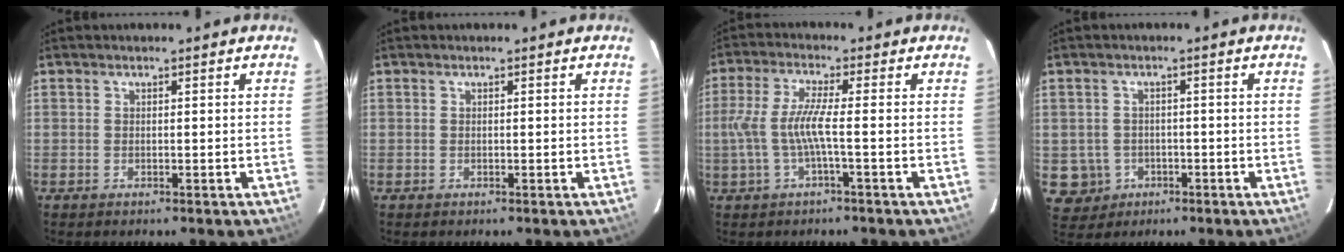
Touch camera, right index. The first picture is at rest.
{"total": 0.0}
{"total": 6.5, "force": [-1.5, 0.1, 6.4], "torque": [-0.142, -0.002, -0.021]}
{"total": 5.7, "force": [-1.4, 5.4, 0.6], "torque": [-0.024, 0.015, -0.010]}